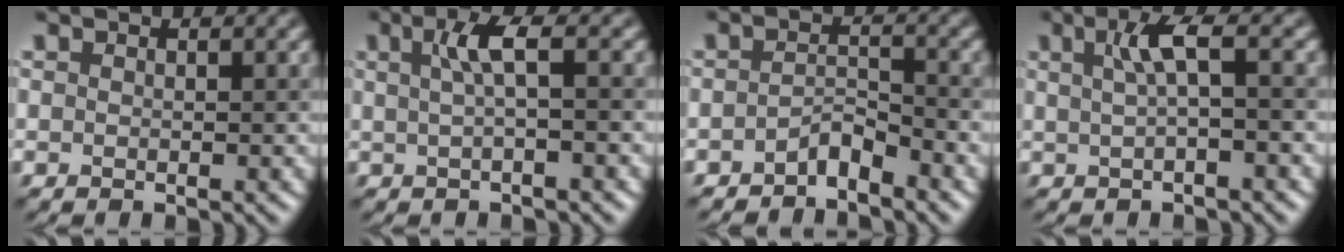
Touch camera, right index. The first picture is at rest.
{"total": 2.5, "force": [0.6, 0.5, 2.4], "torque": [-0.052, 0.008, 0.011]}
{"total": 1.6, "force": [-1.6, 0.2, 0.4], "torque": [-0.019, 0.006, -0.028]}
{"total": 2.7, "force": [0.7, 0.5, 2.5], "torque": [-0.053, 0.009, 0.013]}